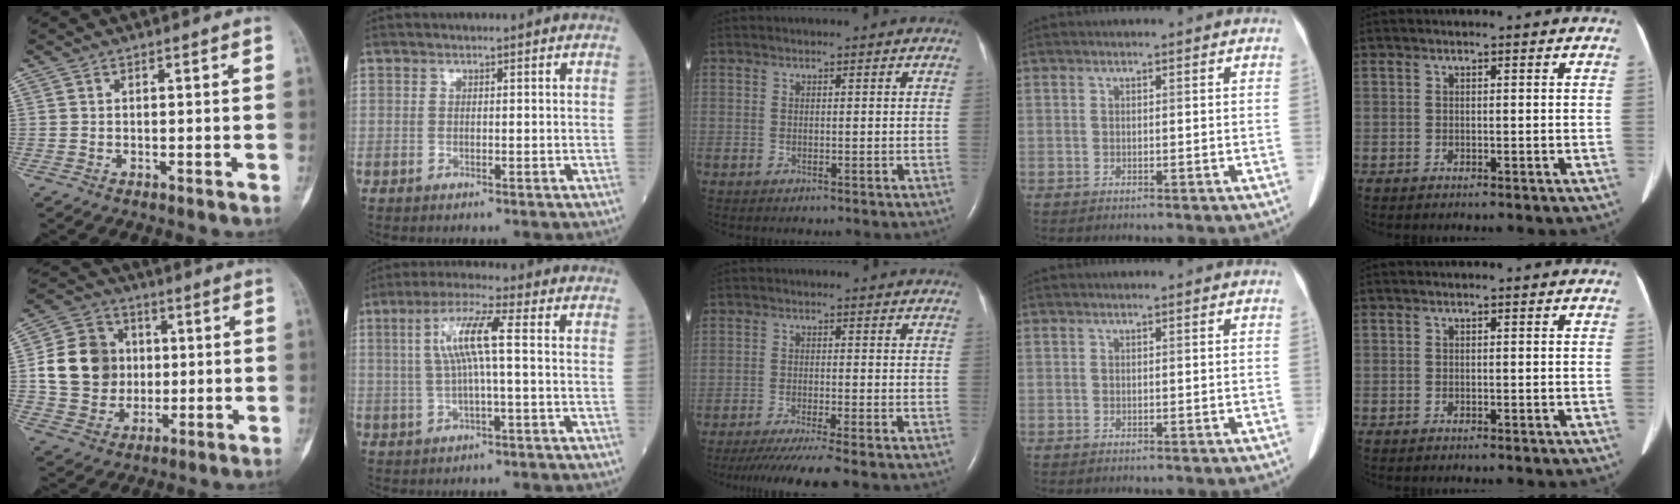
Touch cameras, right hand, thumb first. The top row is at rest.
{"thumb": {"total": 14.8, "force": [1.2, 12.9, 7.2], "torque": [-0.101, 0.012, 0.025]}, "index": {"total": 7.7, "force": [1.1, 0.4, 7.6], "torque": [-0.153, 0.017, 0.020]}, "middle": {"total": 9.5, "force": [-8.0, -1.1, 4.9], "torque": [-0.057, -0.031, -0.125]}}